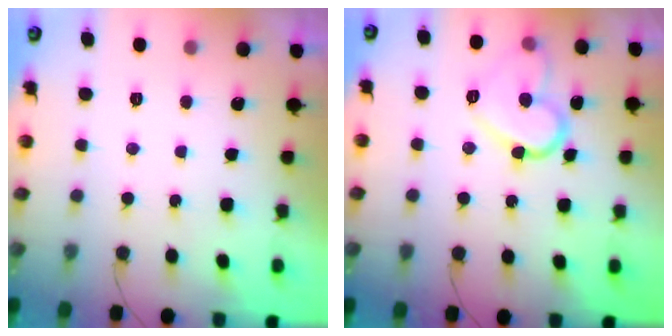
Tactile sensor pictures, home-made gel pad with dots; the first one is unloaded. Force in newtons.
{"total": 12.4, "press": 12.4, "slide": 0.8}